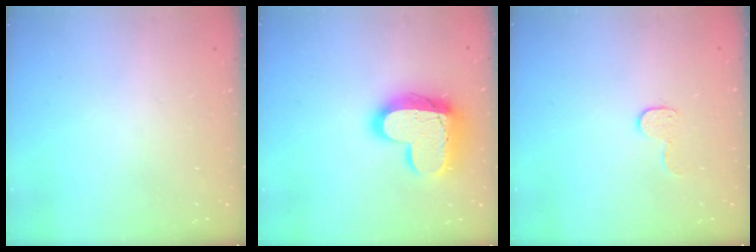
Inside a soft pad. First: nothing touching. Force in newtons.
{"total": 17.8, "press": 17.8, "slide": 1.5}
{"total": 6.4, "press": 6.4, "slide": 0.4}